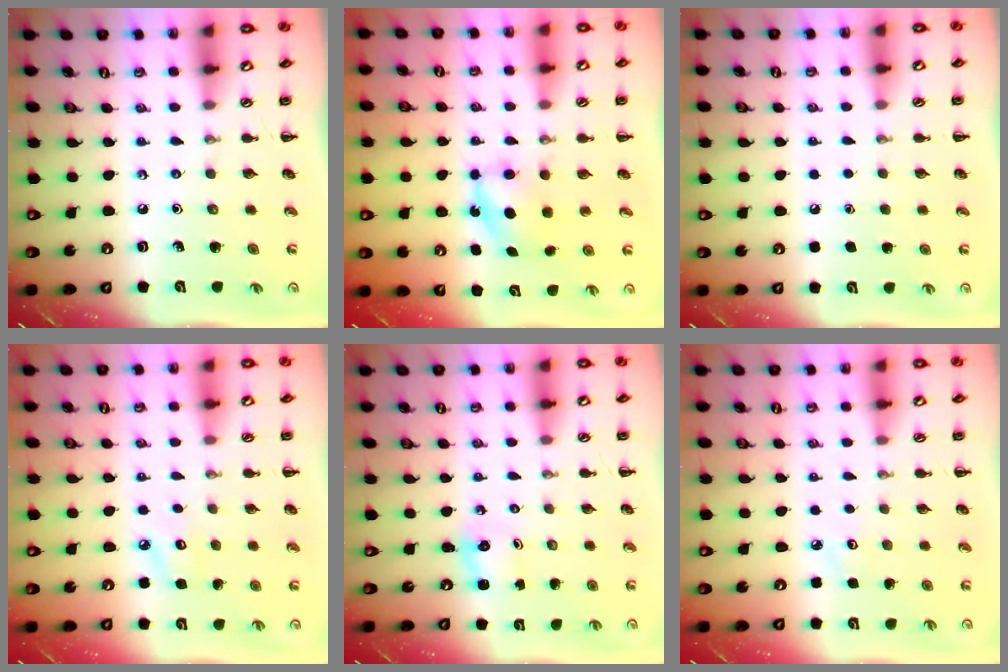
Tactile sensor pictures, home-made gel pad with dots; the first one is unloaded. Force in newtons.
{"total": 5.8, "press": 5.6, "slide": 1.6}
{"total": 1.9, "press": 1.9, "slide": 0.2}
{"total": 5.4, "press": 5.2, "slide": 1.5}
{"total": 1.3, "press": 1.2, "slide": 0.3}
{"total": 2.8, "press": 2.7, "slide": 0.8}